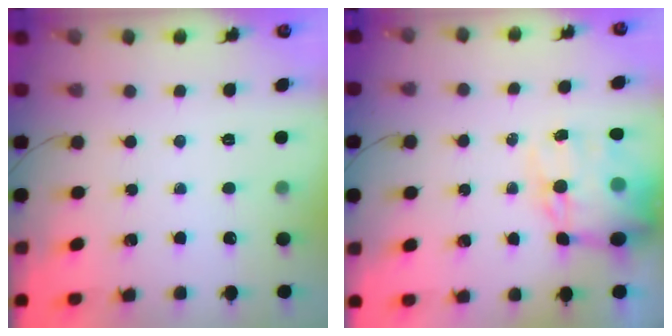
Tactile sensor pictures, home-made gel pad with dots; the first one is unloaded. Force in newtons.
{"total": 16.1, "press": 15.7, "slide": 3.8}